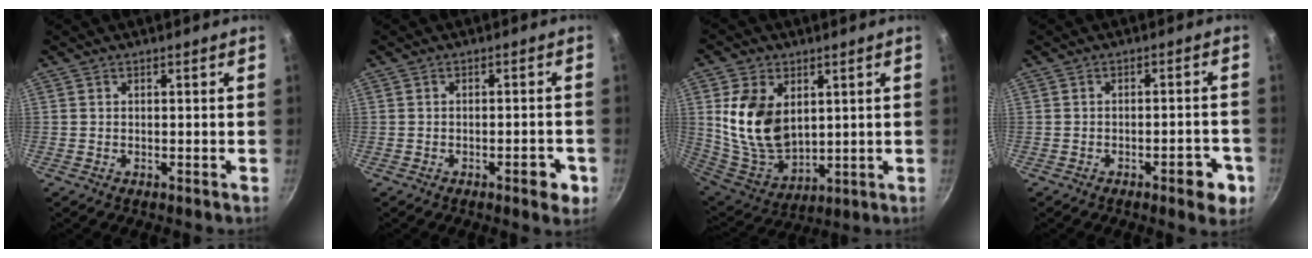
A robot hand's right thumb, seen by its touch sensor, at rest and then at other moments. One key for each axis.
{"total": 4.4, "fx": -1.9, "fy": 1.5, "fz": 3.6, "tx": -0.040, "ty": 0.010, "tz": -0.024}
{"total": 15.3, "fx": 3.5, "fy": 10.2, "fz": 10.8, "tx": -0.186, "ty": -0.034, "tz": 0.082}
{"total": 6.2, "fx": -2.8, "fy": 2.2, "fz": 5.1, "tx": -0.052, "ty": 0.017, "tz": -0.033}